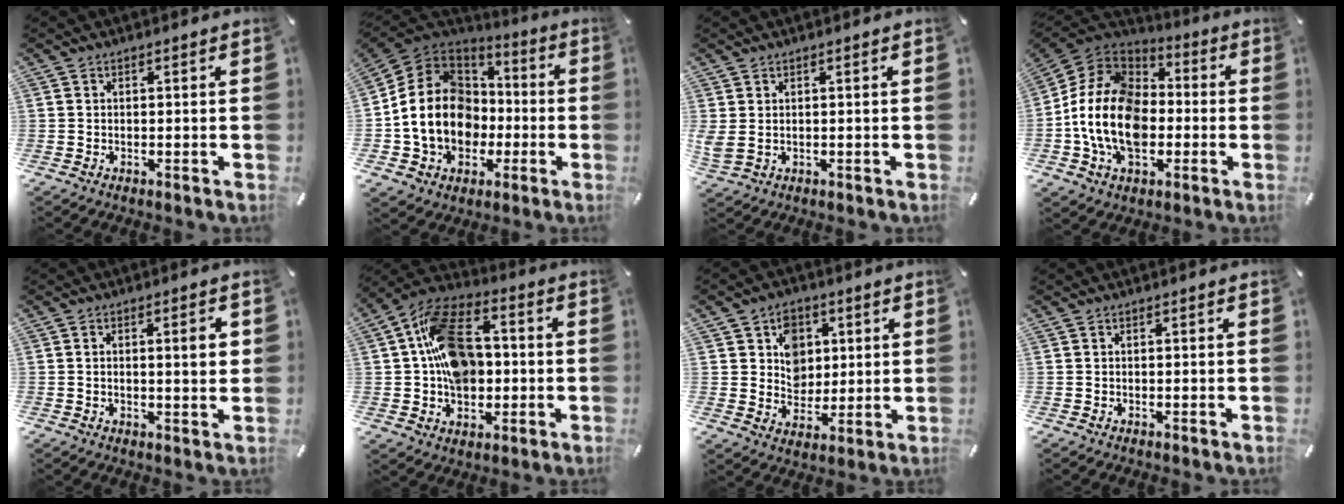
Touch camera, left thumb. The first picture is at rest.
{"total": 16.8, "force": [-2.8, 14.2, 8.5], "torque": [-0.195, 0.018, -0.047]}
{"total": 2.3, "force": [0.6, 1.4, 1.8], "torque": [-0.044, -0.004, 0.011]}
{"total": 17.2, "force": [-4.7, 12.5, 10.9], "torque": [-0.256, 0.027, -0.090]}
{"total": 5.0, "force": [0.9, 1.3, 4.7], "torque": [-0.064, -0.006, 0.007]}
{"total": 17.1, "force": [0.6, 12.7, 11.5], "torque": [-0.205, 0.023, 0.014]}
{"total": 8.3, "force": [2.8, 7.3, 2.7], "torque": [-0.033, -0.009, 0.047]}
{"total": 0.0}